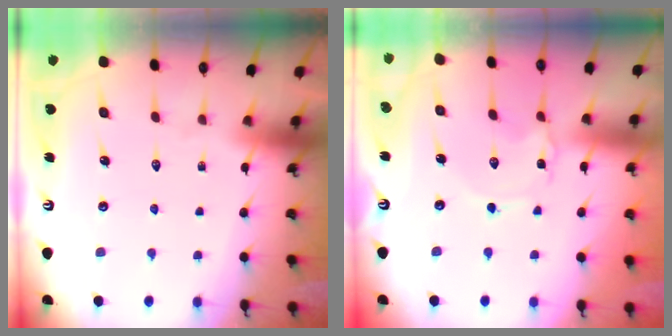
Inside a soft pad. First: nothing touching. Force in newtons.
{"total": 1.2, "press": 1.1, "slide": 0.2}